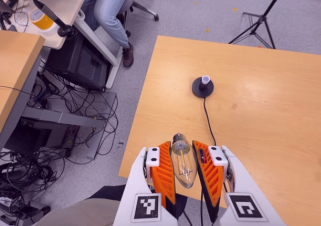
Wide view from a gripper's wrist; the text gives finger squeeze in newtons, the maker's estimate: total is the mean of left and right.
{"total": 20.8, "left": 22.4, "right": 19.3}